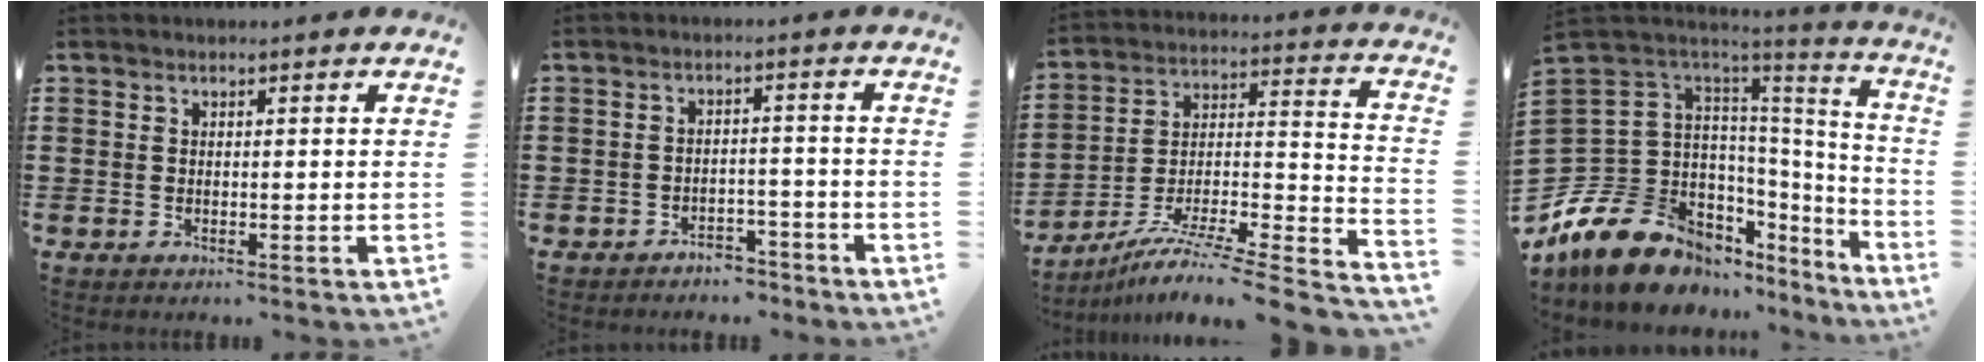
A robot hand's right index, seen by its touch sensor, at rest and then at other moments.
{"total": 3.2, "force": [-3.1, 0.8, 0.3], "torque": [-0.010, 0.006, -0.063]}
{"total": 6.8, "force": [-5.0, 0.4, 4.5], "torque": [-0.085, -0.014, -0.106]}
{"total": 15.9, "force": [-10.3, 9.2, 7.8], "torque": [-0.190, -0.007, -0.177]}